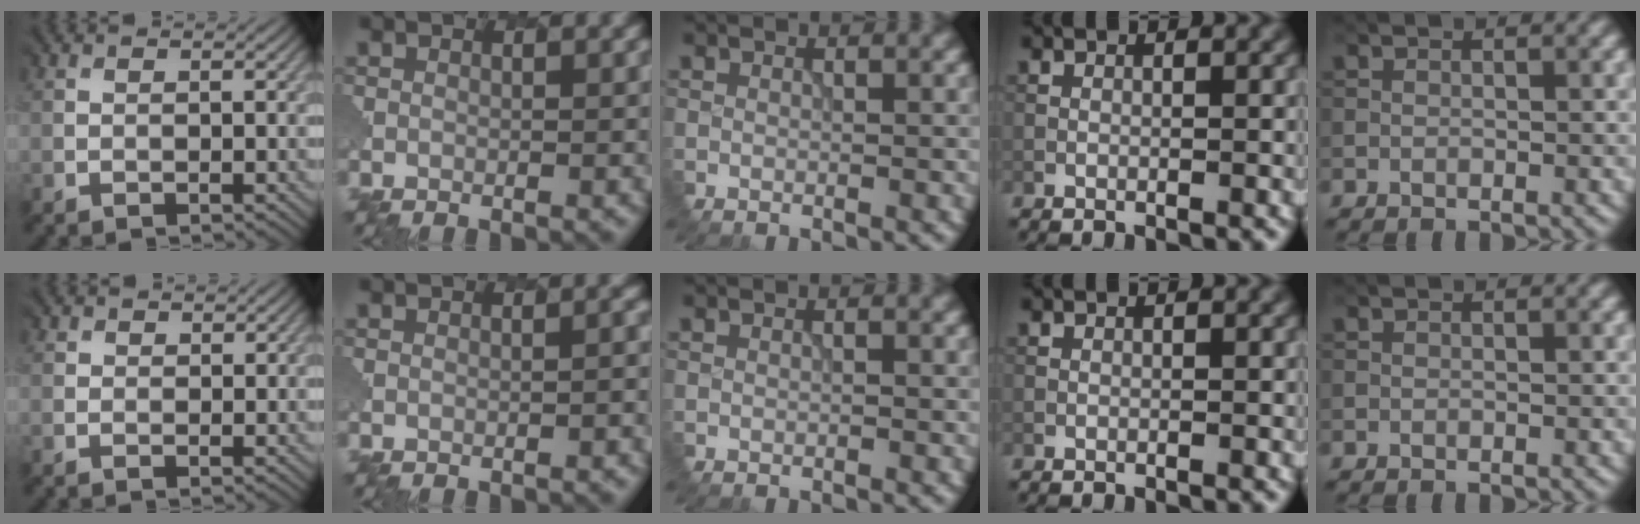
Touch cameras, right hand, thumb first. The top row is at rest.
{"thumb": {"total": 1.2, "force": [1.1, 0.4, -0.4], "torque": [0.002, 0.003, 0.015]}, "index": {"total": 1.8, "force": [-0.3, 0.6, 1.7], "torque": [-0.003, 0.009, -0.003]}}